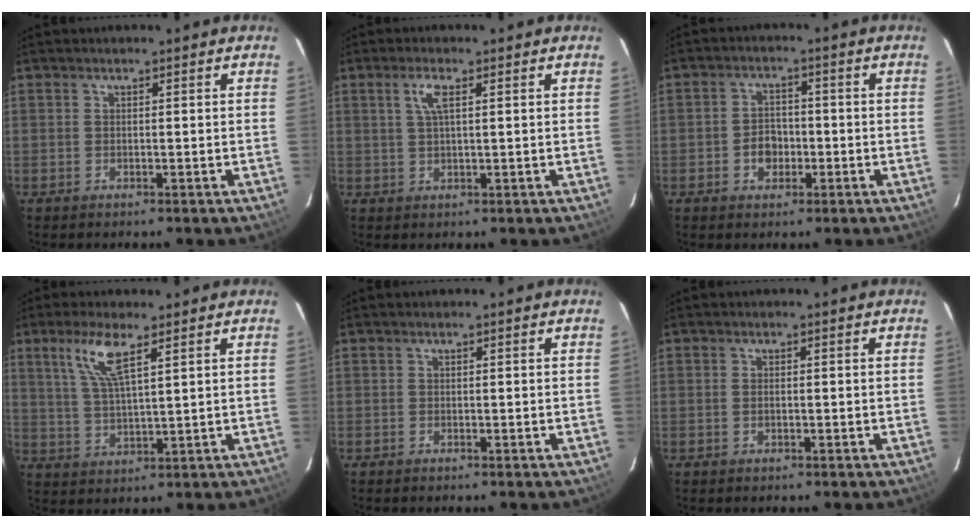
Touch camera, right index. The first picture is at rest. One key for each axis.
{"total": 3.2, "fx": 1.2, "fy": 0.7, "fz": 2.9, "tx": -0.060, "ty": 0.004, "tz": 0.024}
{"total": 4.4, "fx": -1.4, "fy": 3.5, "fz": 2.3, "tx": -0.046, "ty": 0.009, "tz": -0.019}
{"total": 7.6, "fx": 4.1, "fy": 1.5, "fz": 6.2, "tx": -0.130, "ty": 0.001, "tz": 0.086}
{"total": 0.0}
{"total": 0.8, "fx": -0.1, "fy": 0.4, "fz": 0.6, "tx": -0.014, "ty": 0.000, "tz": -0.003}